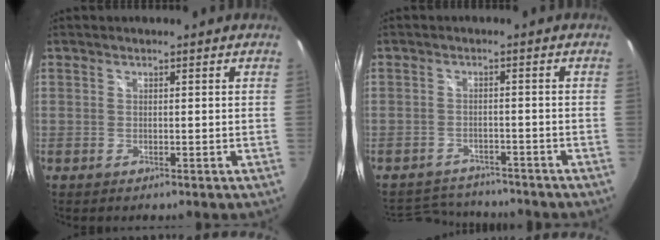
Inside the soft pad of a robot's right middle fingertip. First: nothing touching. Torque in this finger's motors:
{"motor_torque": [-0.69, -0.62, -0.14, -0.04]}